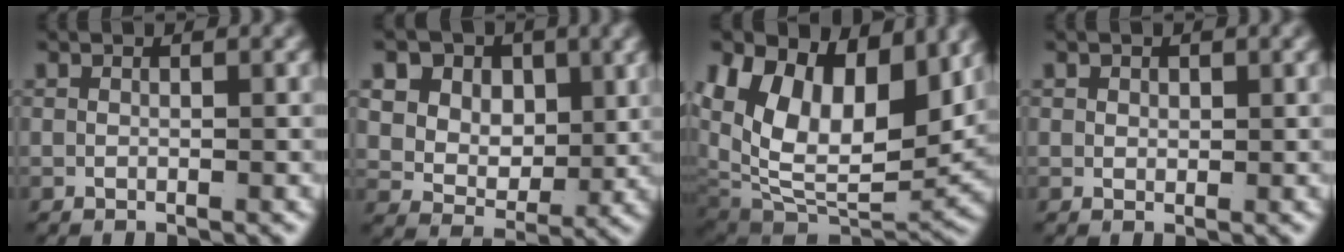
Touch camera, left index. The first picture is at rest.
{"total": 11.4, "force": [2.4, 9.6, 5.6], "torque": [-0.126, -0.023, 0.031]}
{"total": 16.4, "force": [1.4, 11.5, 11.7], "torque": [-0.219, -0.049, 0.044]}
{"total": 0.7, "force": [0.5, 0.4, 0.4], "torque": [-0.008, -0.008, 0.016]}